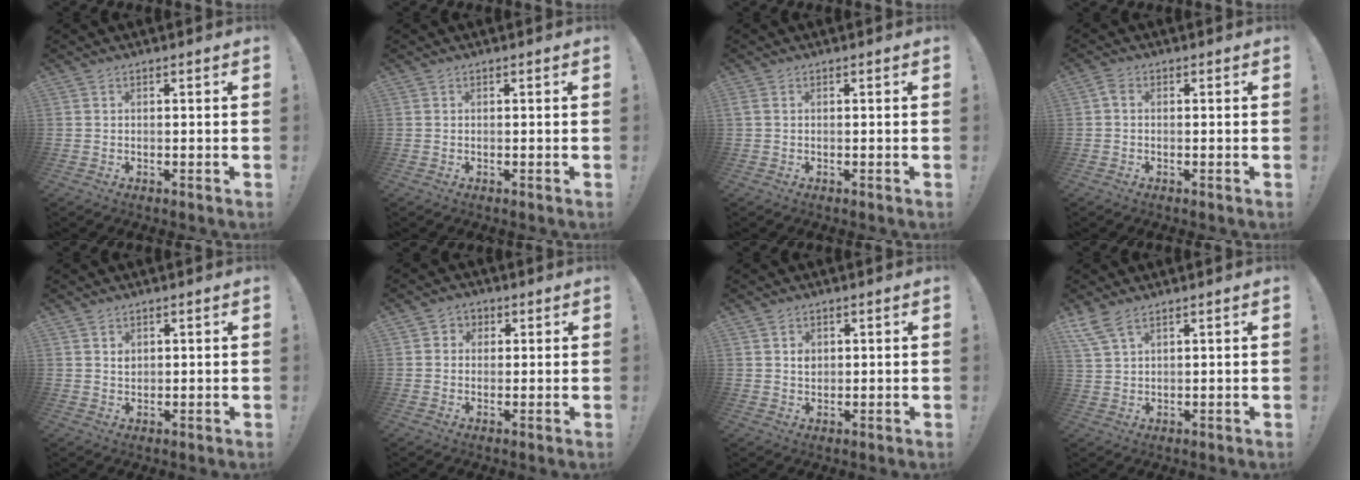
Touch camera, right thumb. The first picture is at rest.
{"total": 0.0}
{"total": 1.0, "force": [0.2, 0.2, 0.9], "torque": [-0.017, -0.001, 0.006]}
{"total": 1.4, "force": [0.0, 1.0, 1.0], "torque": [-0.020, 0.005, -0.001]}
{"total": 1.7, "force": [1.2, 1.1, 0.6], "torque": [0.001, -0.010, 0.019]}
{"total": 2.2, "force": [0.0, 2.0, 1.0], "torque": [-0.010, 0.004, 0.000]}
{"total": 2.1, "force": [0.9, 1.7, 0.7], "torque": [0.006, -0.008, 0.012]}
{"total": 5.7, "force": [4.1, 1.7, 3.6], "torque": [-0.076, -0.013, 0.079]}